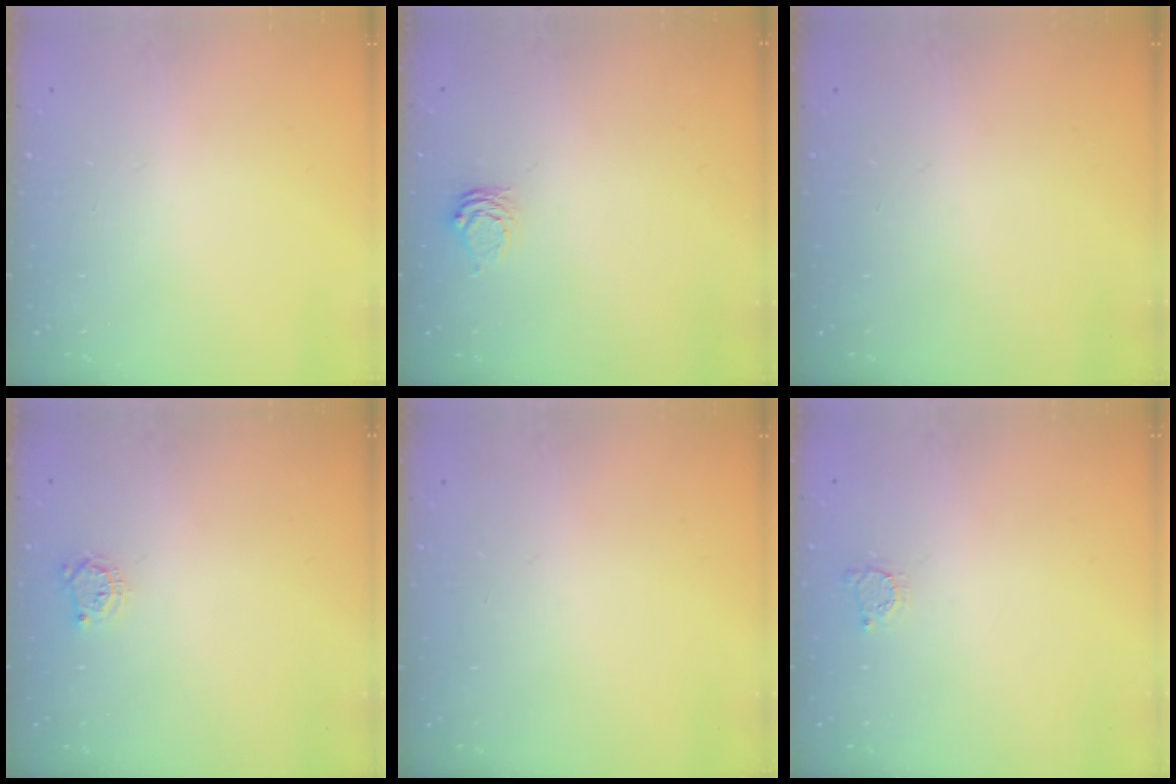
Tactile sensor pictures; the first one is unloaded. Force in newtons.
{"total": 3.9, "press": 3.8, "slide": 0.4}
{"total": 0.0}
{"total": 3.7, "press": 3.7, "slide": 0.5}
{"total": 0.0}
{"total": 2.2, "press": 2.2, "slide": 0.3}